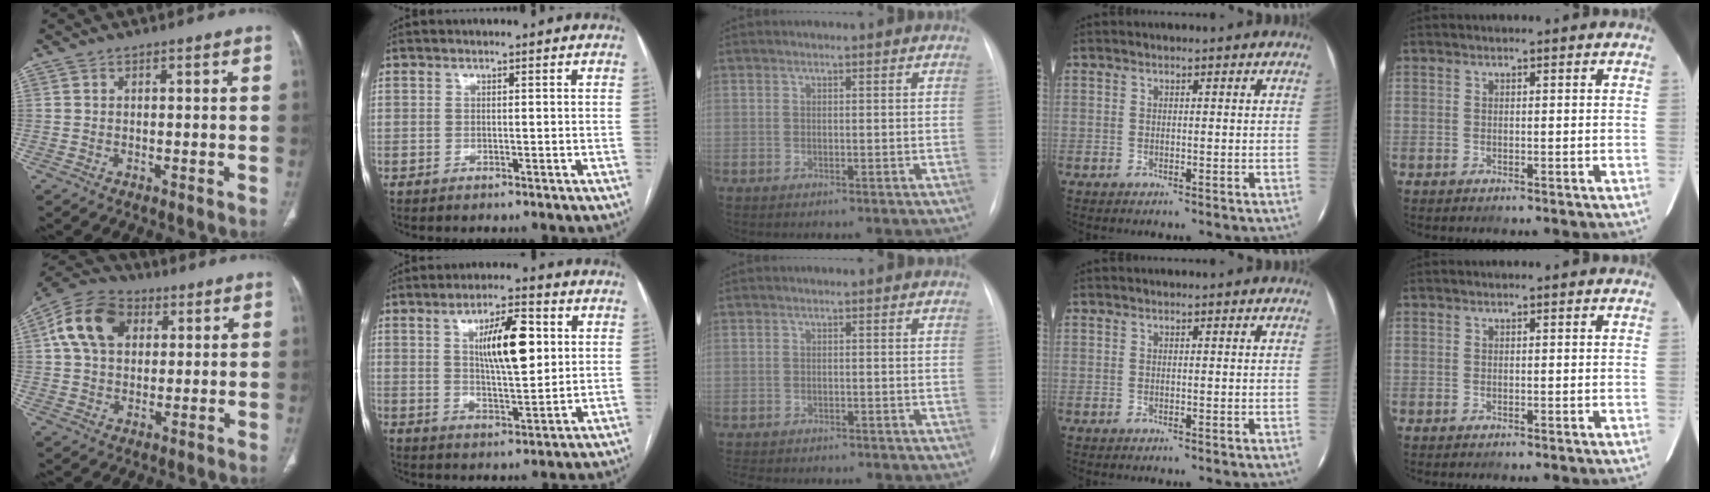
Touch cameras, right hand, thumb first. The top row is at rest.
{"thumb": {"total": 12.7, "force": [3.7, 9.1, 8.0], "torque": [-0.134, 0.014, 0.056]}, "index": {"total": 10.1, "force": [2.6, 2.6, 9.4], "torque": [-0.159, 0.006, 0.045]}, "middle": {"total": 8.8, "force": [-7.6, 3.0, 3.3], "torque": [-0.062, -0.003, -0.094]}}